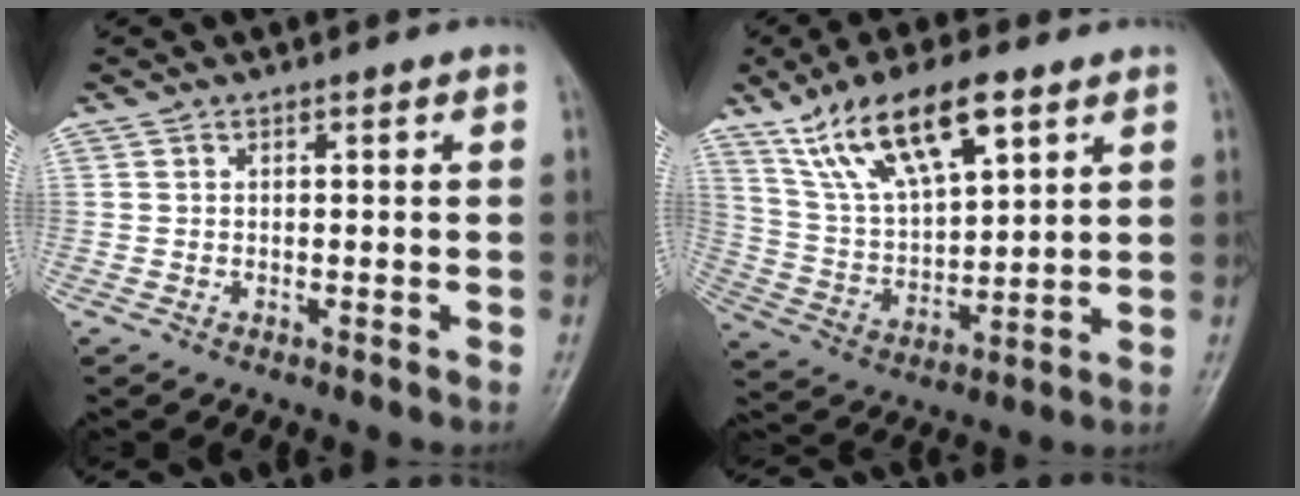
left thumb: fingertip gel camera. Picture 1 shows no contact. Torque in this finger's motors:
{"motor_torque": [0.58, 0.60, 1.37, -1.40, 0.27]}